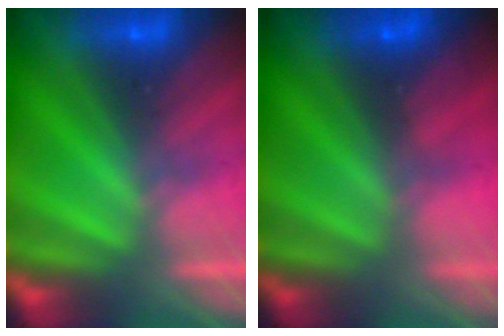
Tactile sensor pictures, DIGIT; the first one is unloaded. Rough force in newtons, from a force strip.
{"total": 3.5}